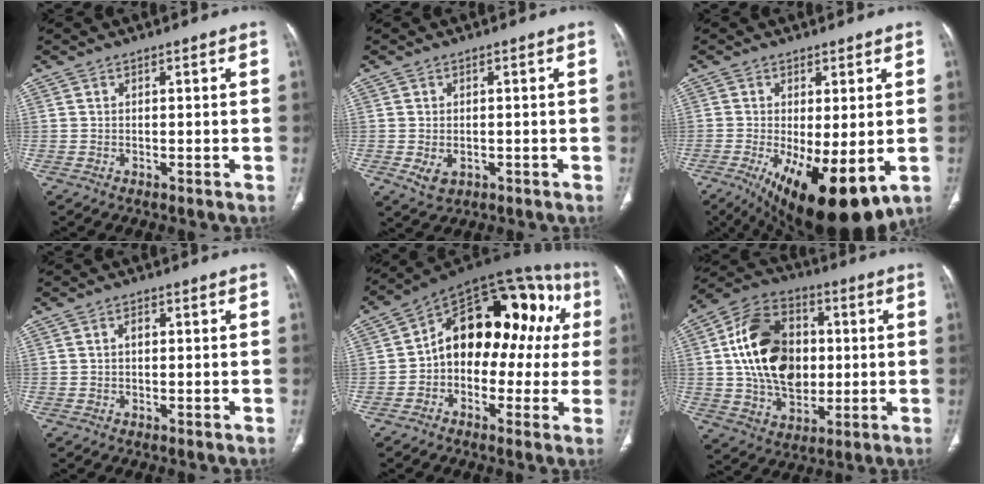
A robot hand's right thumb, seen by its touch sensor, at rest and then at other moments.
{"total": 3.5, "force": [-0.9, 2.5, 2.3], "torque": [-0.040, 0.000, -0.003]}
{"total": 16.5, "force": [-5.3, 6.4, 14.2], "torque": [-0.218, -0.026, -0.064]}
{"total": 1.4, "force": [0.2, 0.9, 1.1], "torque": [-0.018, 0.006, 0.002]}
{"total": 21.0, "force": [1.5, 13.5, 16.1], "torque": [-0.175, 0.058, 0.011]}
{"total": 20.0, "force": [1.7, 14.0, 14.1], "torque": [-0.219, 0.010, 0.033]}